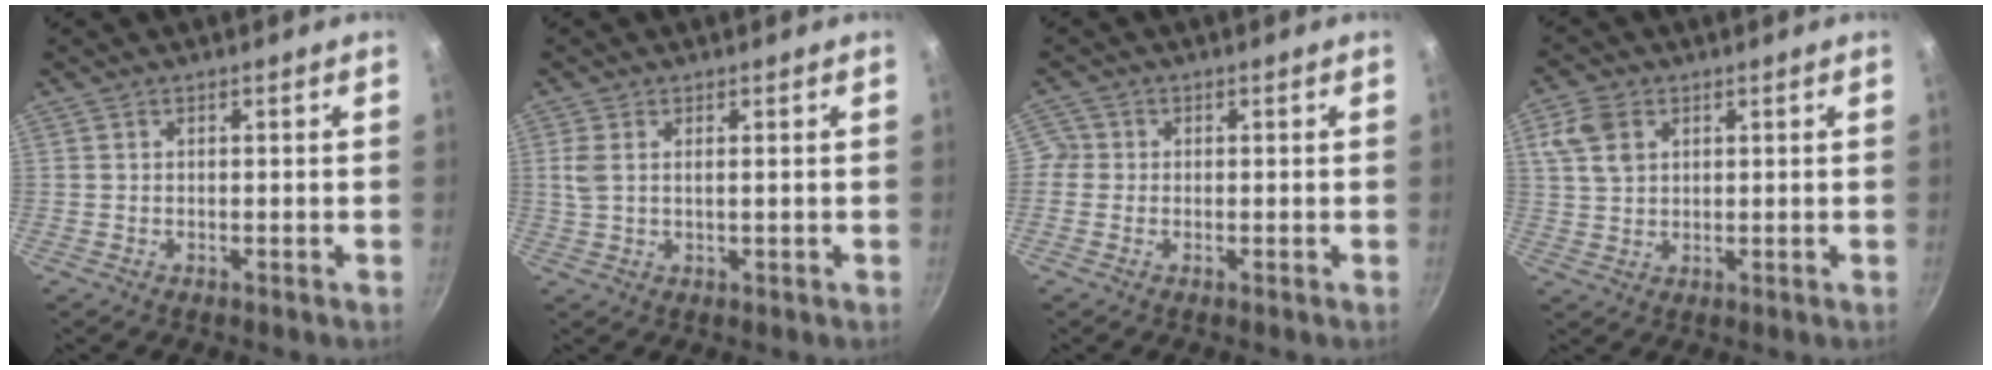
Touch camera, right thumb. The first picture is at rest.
{"total": 3.3, "force": [0.9, 1.5, 2.7], "torque": [-0.063, 0.001, 0.019]}
{"total": 2.3, "force": [-0.4, 2.2, 0.3], "torque": [0.012, 0.006, -0.015]}
{"total": 6.5, "force": [2.3, 4.8, 3.7], "torque": [-0.059, 0.001, 0.044]}